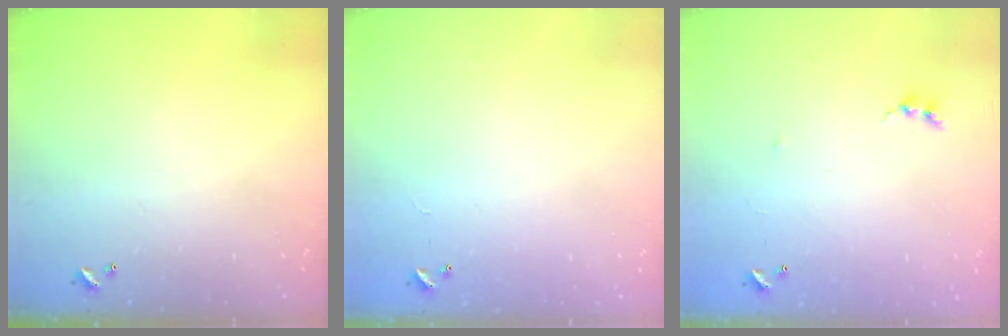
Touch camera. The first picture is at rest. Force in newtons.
{"total": 9.3, "press": 9.3, "slide": 0.3}
{"total": 5.2, "press": 5.2, "slide": 0.6}